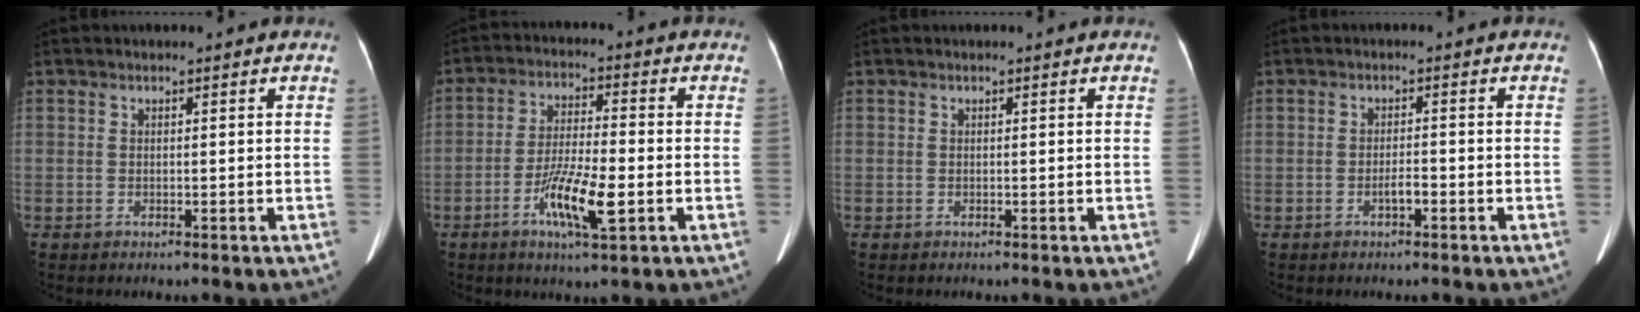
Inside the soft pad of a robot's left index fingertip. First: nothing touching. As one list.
[{"total": 8.7, "force": [-3.2, 1.1, 8.0], "torque": [-0.153, -0.009, -0.057]}, {"total": 0.0}, {"total": 1.7, "force": [-0.9, 0.3, 1.4], "torque": [-0.025, 0.002, -0.016]}]